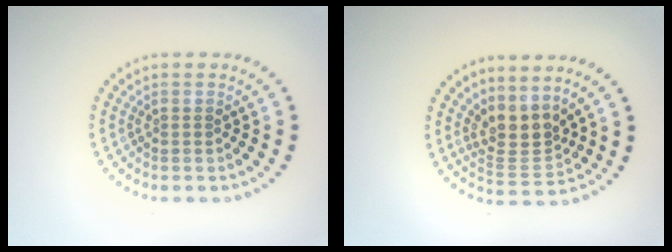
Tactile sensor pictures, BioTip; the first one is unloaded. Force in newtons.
{"total": 3.2, "press": 2.4, "slide": 2.1}